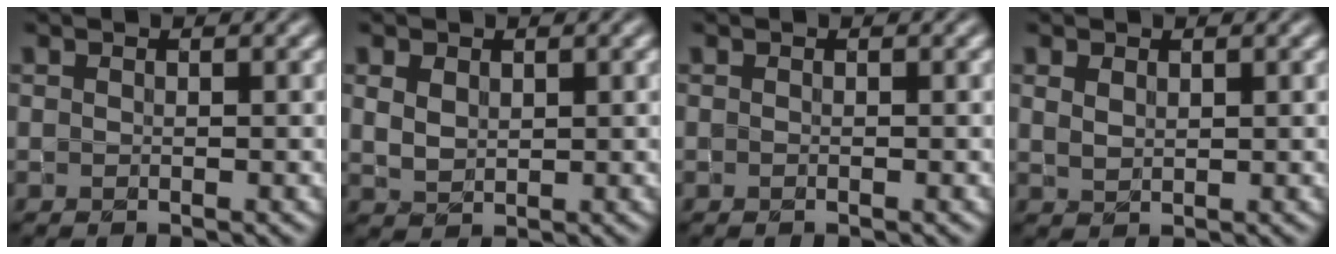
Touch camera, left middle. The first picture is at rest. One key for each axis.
{"total": 2.0, "fx": 0.9, "fy": 1.4, "fz": 1.1, "tx": -0.028, "ty": -0.003, "tz": 0.022}
{"total": 0.0}
{"total": 1.3, "fx": 0.8, "fy": 0.8, "fz": 0.8, "tx": -0.020, "ty": -0.002, "tz": 0.021}